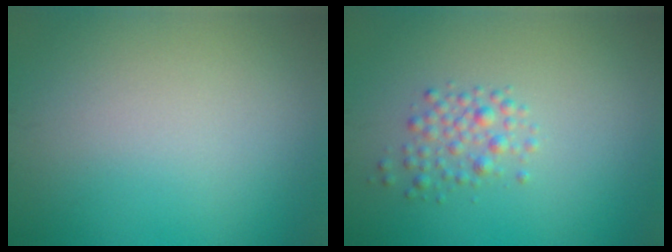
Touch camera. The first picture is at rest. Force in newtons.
{"total": 2.0, "press": 2.0, "slide": 0.0}